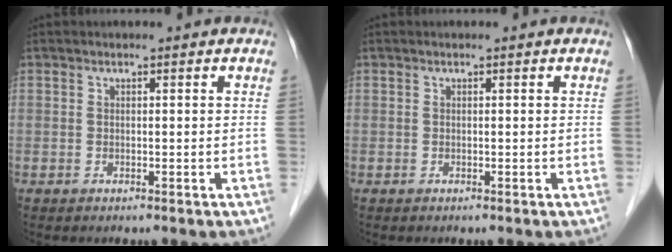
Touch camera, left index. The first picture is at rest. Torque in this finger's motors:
{"motor_torque": [0.01, 0.00, -0.02, 0.00]}